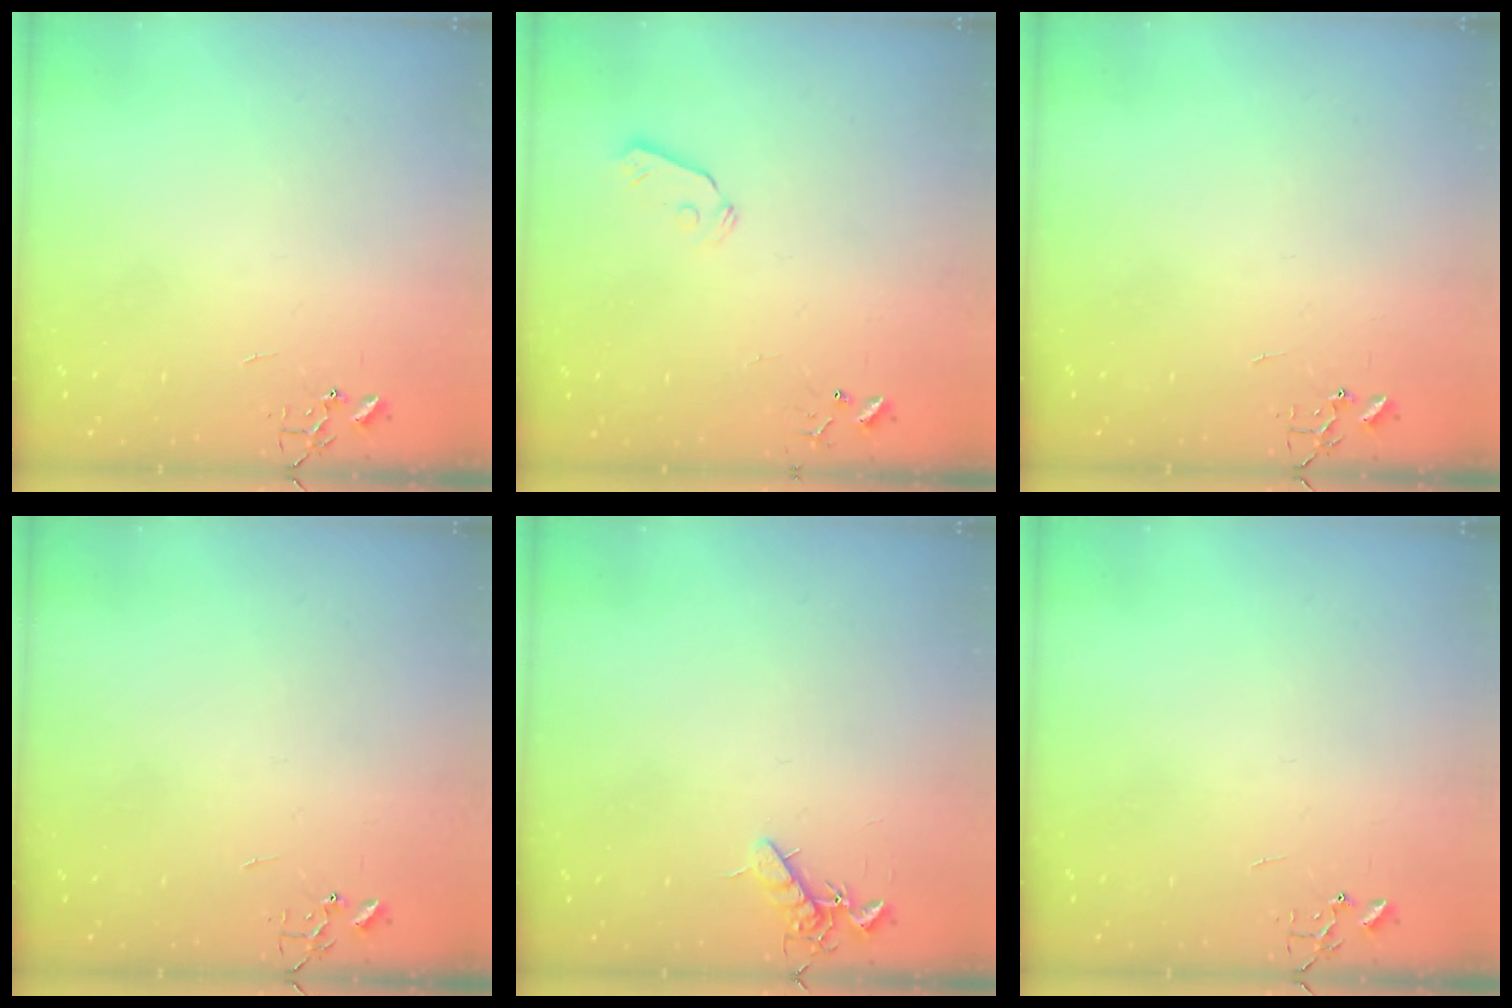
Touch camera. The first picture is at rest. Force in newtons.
{"total": 4.3, "press": 4.3, "slide": 0.7}
{"total": 0.0}
{"total": 0.0}
{"total": 7.7, "press": 7.7, "slide": 1.1}
{"total": 0.0}